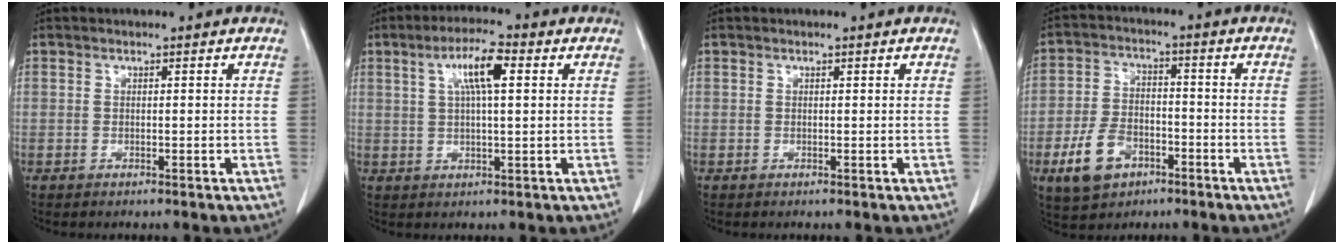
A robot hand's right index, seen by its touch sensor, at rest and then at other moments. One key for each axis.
{"total": 7.0, "fx": 2.4, "fy": 1.1, "fz": 6.5, "tx": -0.121, "ty": 0.014, "tz": 0.041}
{"total": 0.0}
{"total": 8.8, "fx": -4.3, "fy": 5.5, "fz": 5.3, "tx": -0.118, "ty": 0.007, "tz": -0.072}